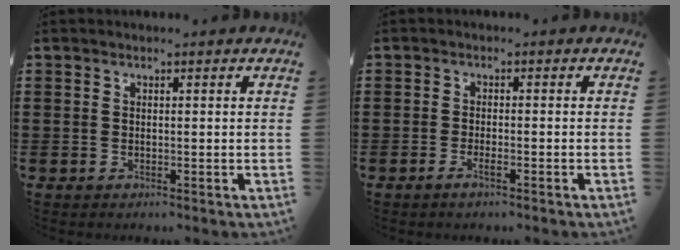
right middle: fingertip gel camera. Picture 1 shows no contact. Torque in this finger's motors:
{"motor_torque": [-0.50, 0.64, 0.03, 0.01]}